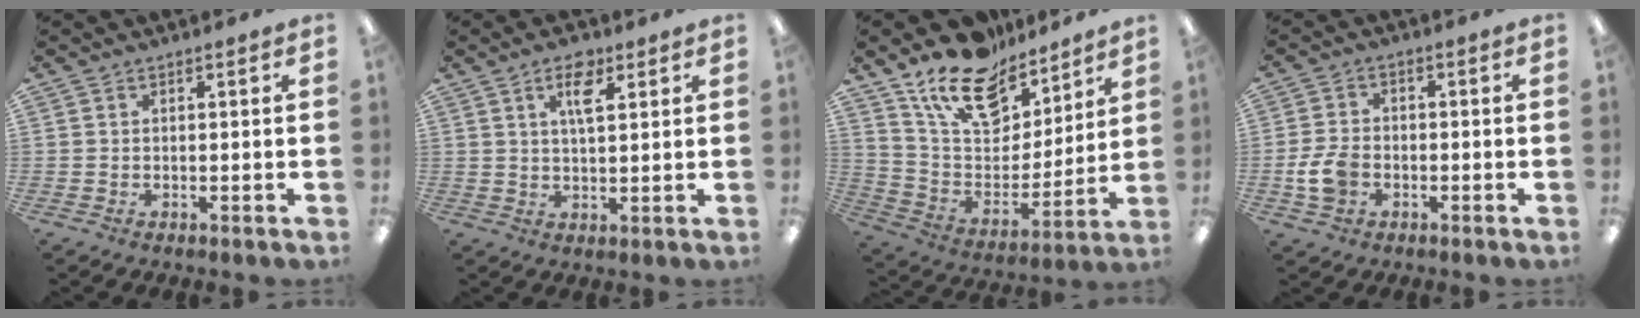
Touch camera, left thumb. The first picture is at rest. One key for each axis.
{"total": 6.5, "fx": 3.4, "fy": 2.7, "fz": 4.8, "tx": -0.081, "ty": -0.004, "tz": 0.055}
{"total": 17.9, "fx": 13.9, "fy": 8.7, "fz": 7.2, "tx": -0.149, "ty": -0.086, "tz": 0.250}
{"total": 6.6, "fx": -1.9, "fy": 4.7, "fz": 4.3, "tx": -0.096, "ty": 0.008, "tz": -0.036}